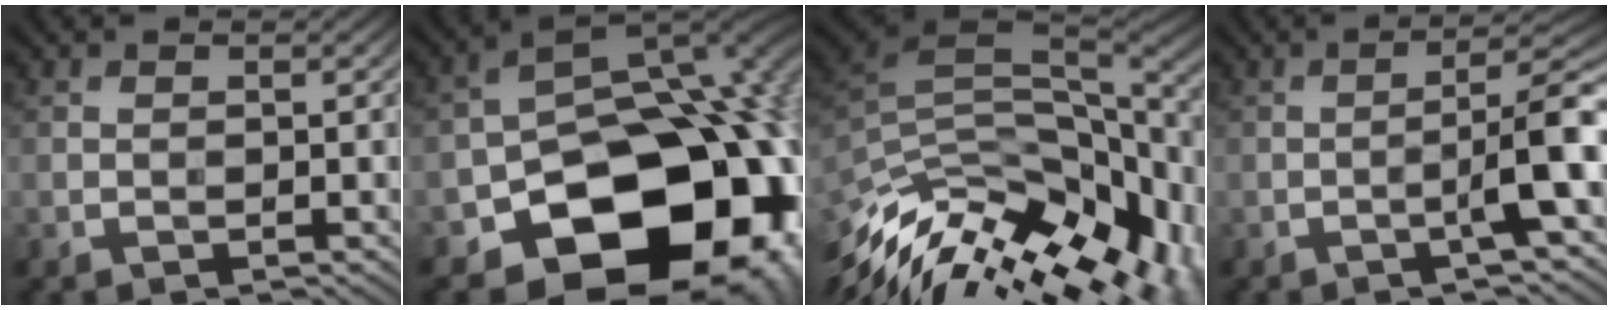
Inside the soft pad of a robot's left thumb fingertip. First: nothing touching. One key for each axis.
{"total": 20.4, "fx": -8.5, "fy": 13.6, "fz": 12.5, "tx": -0.151, "ty": -0.029, "tz": -0.113}
{"total": 17.2, "fx": -10.8, "fy": 7.7, "fz": 11.0, "tx": -0.205, "ty": 0.004, "tz": -0.166}
{"total": 6.6, "fx": -1.9, "fy": 0.9, "fz": 6.3, "tx": -0.094, "ty": 0.028, "tz": -0.036}